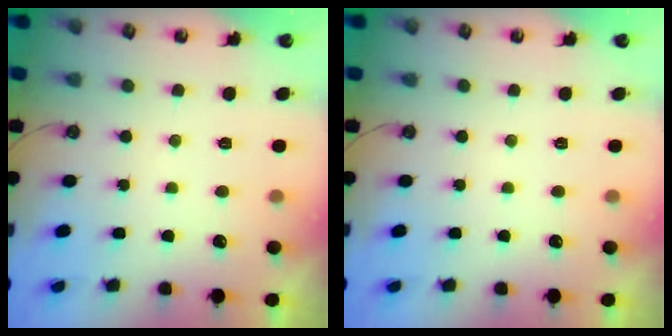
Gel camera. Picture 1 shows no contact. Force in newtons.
{"total": 0.0}